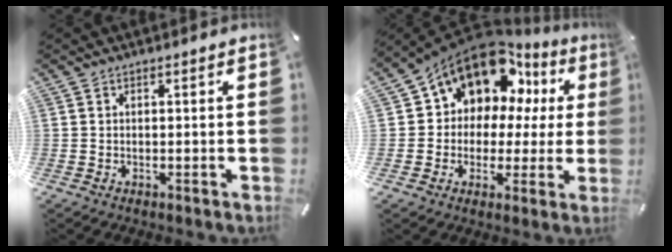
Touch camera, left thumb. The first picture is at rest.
{"total": 13.3, "force": [8.0, 9.3, 5.1], "torque": [-0.105, -0.058, 0.149]}